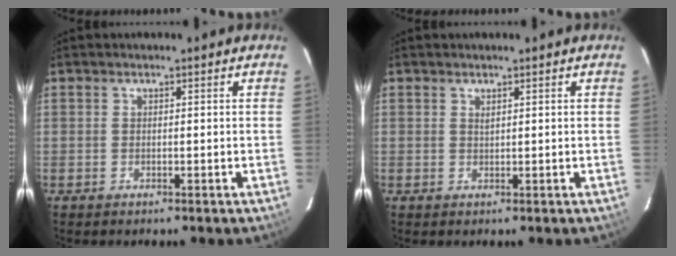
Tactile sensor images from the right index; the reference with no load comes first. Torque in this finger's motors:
{"motor_torque": [-0.16, 0.09, -0.06, 0.02]}